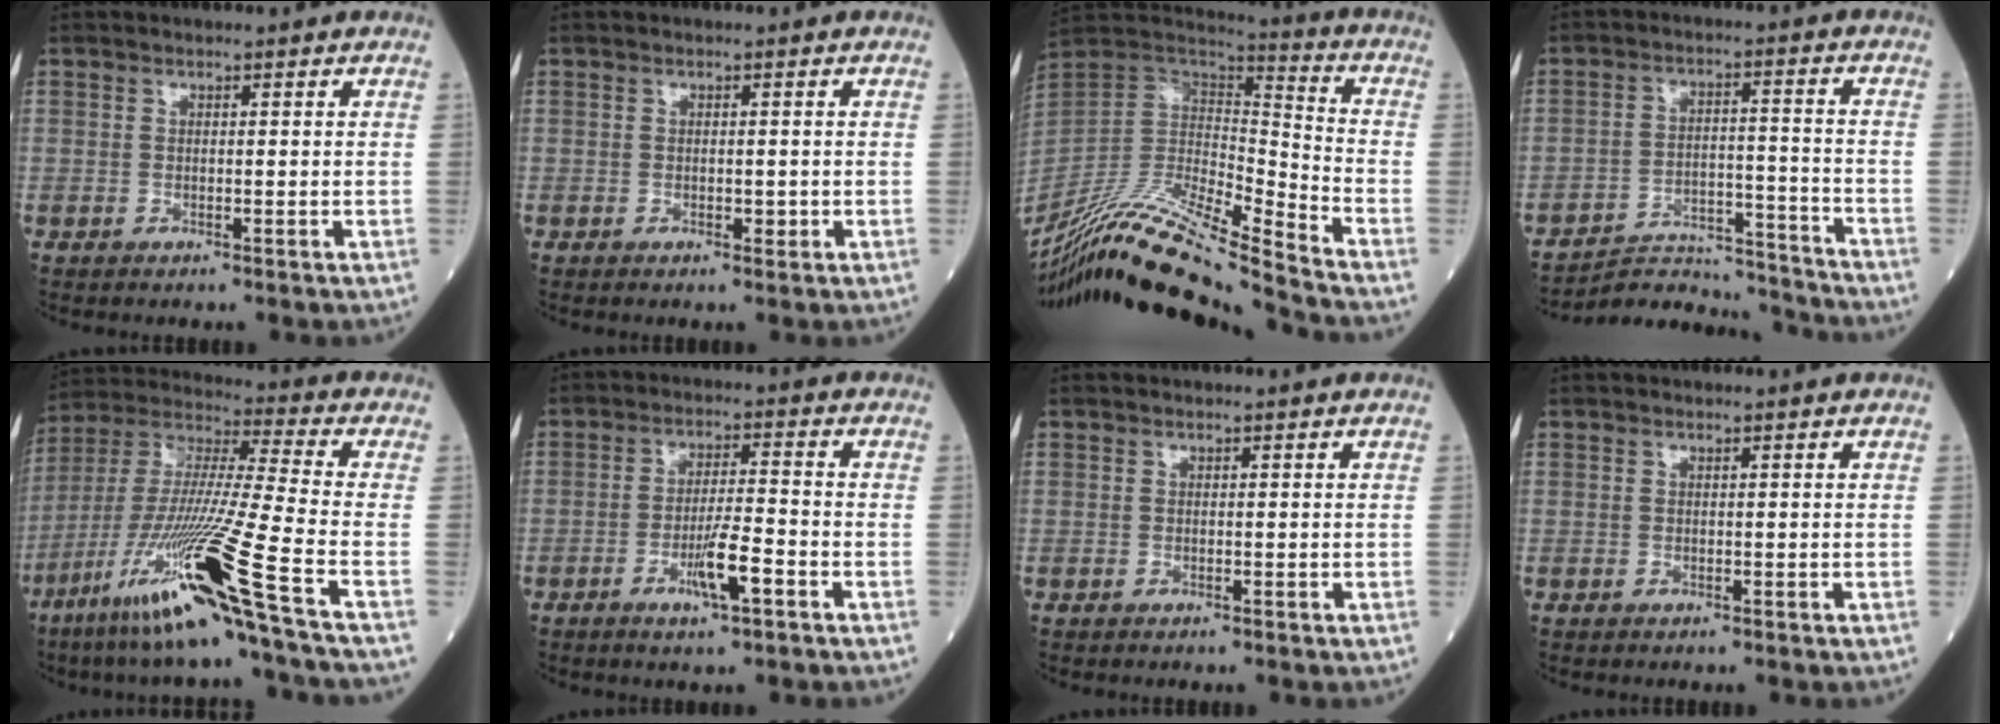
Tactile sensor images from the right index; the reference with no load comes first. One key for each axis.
{"total": 1.4, "fx": -0.2, "fy": 0.7, "fz": 1.1, "tx": -0.016, "ty": -0.001, "tz": -0.001}
{"total": 21.9, "fx": -19.3, "fy": -0.7, "fz": 10.4, "tx": -0.224, "ty": -0.009, "tz": -0.357}
{"total": 12.7, "fx": -12.7, "fy": 1.0, "fz": 0.5, "tx": -0.003, "ty": 0.027, "tz": -0.194}
{"total": 20.1, "fx": -10.7, "fy": -2.0, "fz": 16.9, "tx": -0.368, "ty": -0.049, "tz": -0.207}
{"total": 6.3, "fx": -2.8, "fy": 0.6, "fz": 5.6, "tx": -0.104, "ty": -0.004, "tz": -0.051}
{"total": 0.0}
{"total": 0.0}